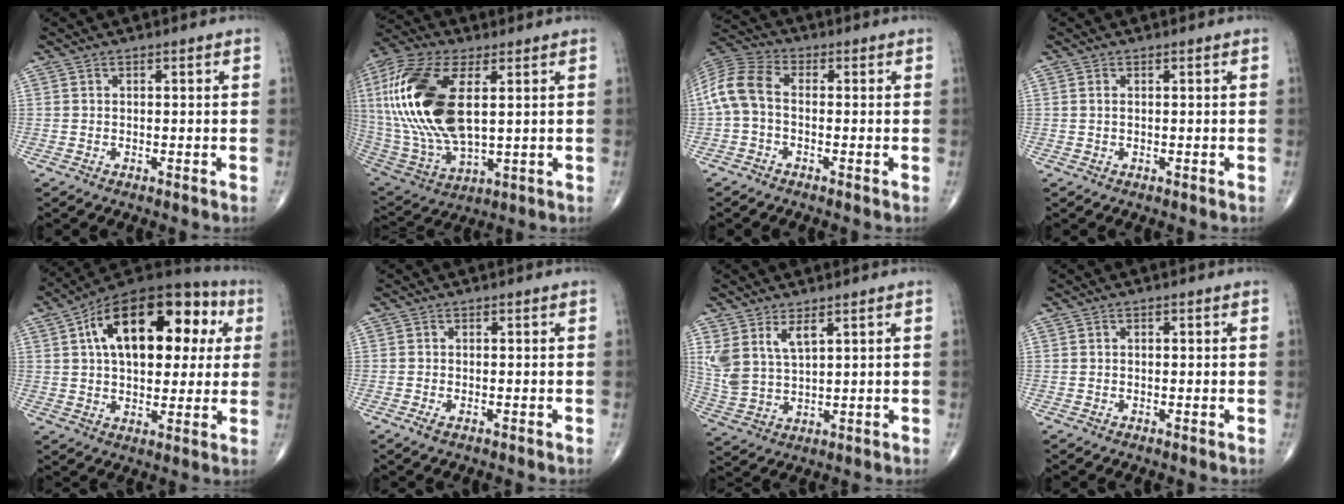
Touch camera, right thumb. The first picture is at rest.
{"total": 25.2, "force": [4.6, 12.3, 21.5], "torque": [-0.476, -0.012, 0.088]}
{"total": 8.6, "force": [-0.8, 5.3, 6.7], "torque": [-0.144, 0.025, -0.030]}
{"total": 0.8, "force": [0.1, 0.4, 0.7], "torque": [-0.015, 0.003, 0.004]}
{"total": 24.2, "force": [6.4, 13.0, 19.4], "torque": [-0.272, 0.032, 0.092]}
{"total": 1.3, "force": [-0.6, 0.5, 1.0], "torque": [-0.026, -0.003, -0.013]}
{"total": 7.5, "force": [3.8, 3.4, 5.5], "torque": [-0.113, -0.016, 0.088]}
{"total": 0.8, "force": [0.1, 0.5, 0.6], "torque": [-0.011, 0.003, 0.001]}